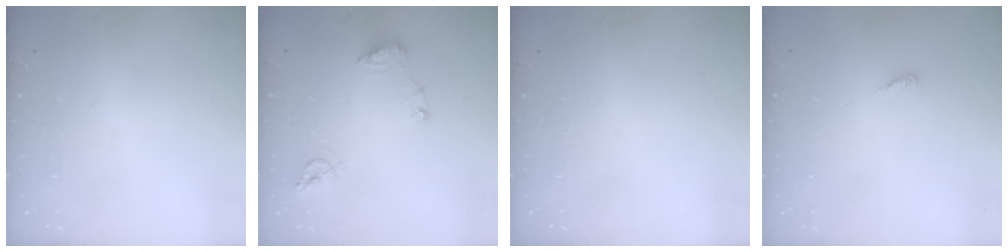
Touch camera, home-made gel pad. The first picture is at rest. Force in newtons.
{"total": 8.9, "press": 8.9, "slide": 1.0}
{"total": 0.0}
{"total": 2.9, "press": 2.9, "slide": 0.2}